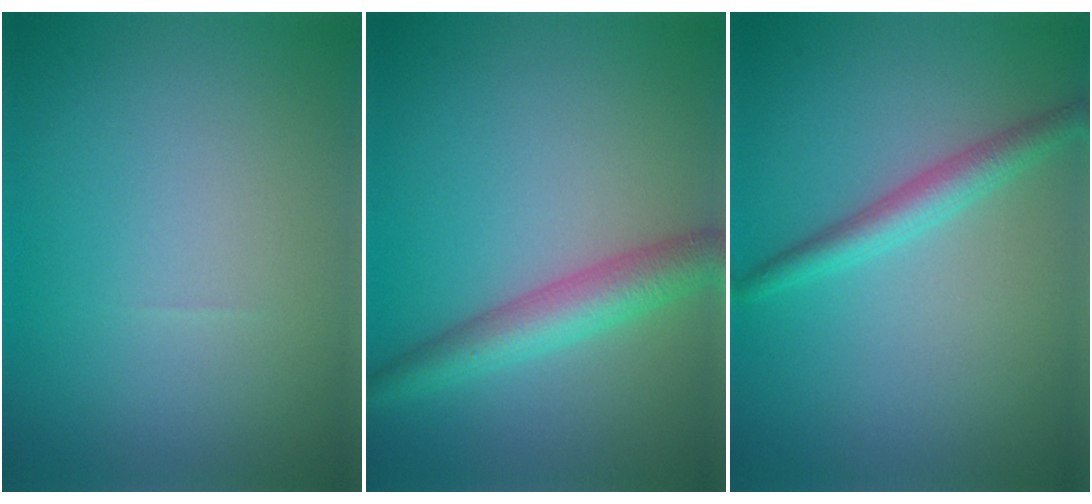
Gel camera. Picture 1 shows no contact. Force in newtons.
{"total": 4.2, "press": 4.2, "slide": 0.2}
{"total": 2.7, "press": 2.7, "slide": 0.1}